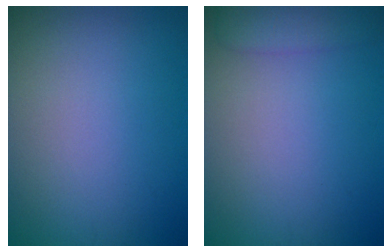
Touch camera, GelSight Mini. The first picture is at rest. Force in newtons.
{"total": 2.4, "press": 2.3, "slide": 0.3}